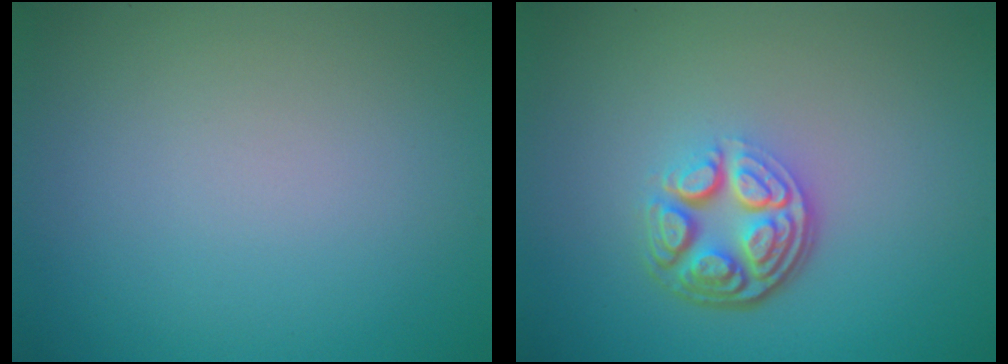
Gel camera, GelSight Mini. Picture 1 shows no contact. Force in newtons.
{"total": 4.9, "press": 3.5, "slide": 3.4}